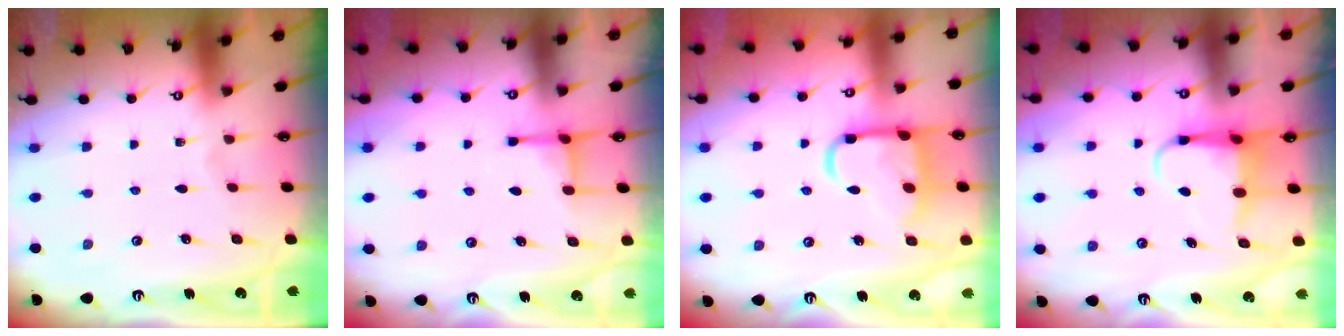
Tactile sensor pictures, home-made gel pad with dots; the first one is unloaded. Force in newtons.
{"total": 2.5, "press": 2.3, "slide": 0.8}
{"total": 12.8, "press": 12.8, "slide": 1.4}
{"total": 5.0, "press": 5.0, "slide": 0.2}